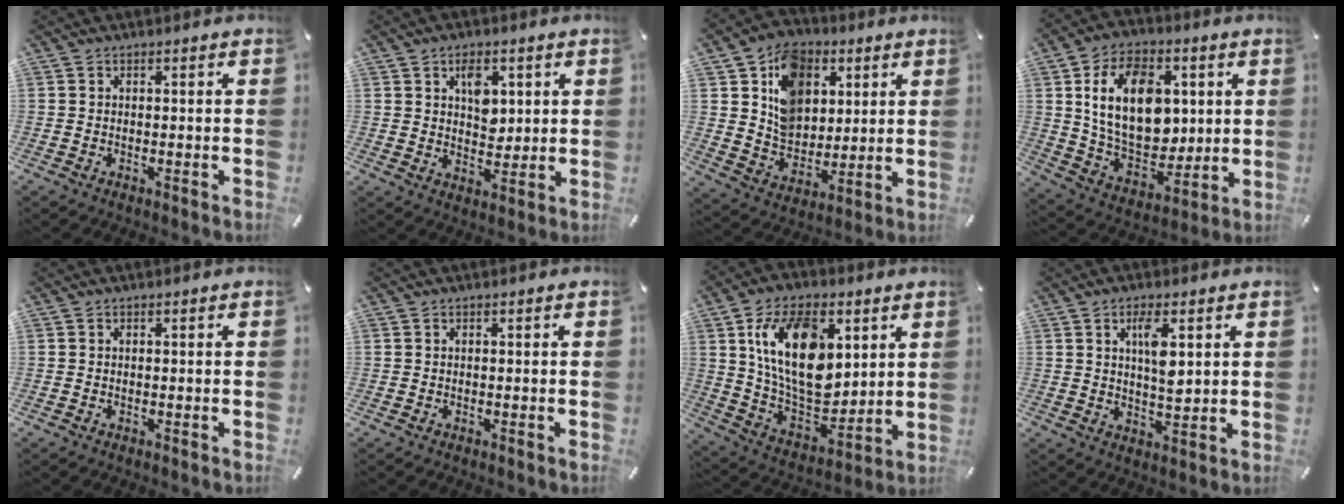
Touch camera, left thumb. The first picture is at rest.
{"total": 6.3, "force": [2.4, 4.7, 3.5], "torque": [-0.033, -0.008, 0.034]}
{"total": 13.8, "force": [4.9, 11.2, 6.2], "torque": [-0.110, -0.010, 0.099]}
{"total": 18.3, "force": [4.1, 12.8, 12.4], "torque": [-0.230, -0.010, 0.075]}
{"total": 0.0}
{"total": 0.0}
{"total": 20.4, "force": [6.6, 12.9, 14.5], "torque": [-0.279, -0.022, 0.113]}
{"total": 6.7, "force": [2.7, 2.3, 5.7], "torque": [-0.104, -0.012, 0.039]}